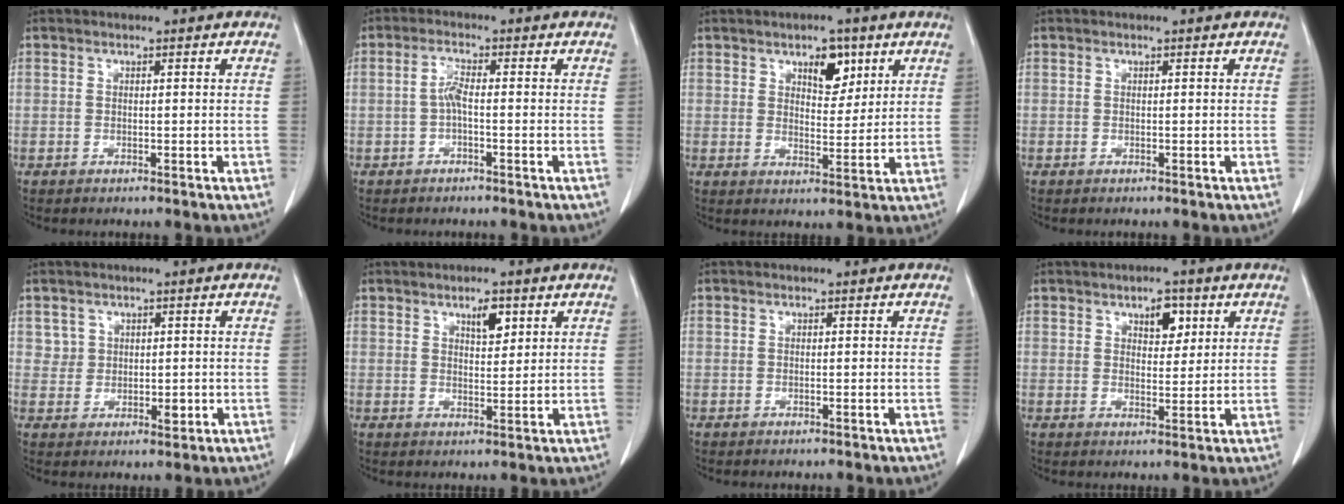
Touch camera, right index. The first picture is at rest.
{"total": 2.4, "force": [-0.4, 0.4, 2.4], "torque": [-0.046, 0.005, -0.008]}
{"total": 5.5, "force": [3.0, 2.6, 3.7], "torque": [-0.054, 0.000, 0.048]}
{"total": 0.0}
{"total": 3.3, "force": [1.0, 3.0, 0.7], "torque": [-0.003, -0.003, 0.023]}
{"total": 3.6, "force": [2.0, 1.3, 2.7], "torque": [-0.044, -0.003, 0.034]}
{"total": 0.0}
{"total": 4.2, "force": [2.1, 2.1, 2.9], "torque": [-0.041, 0.001, 0.033]}